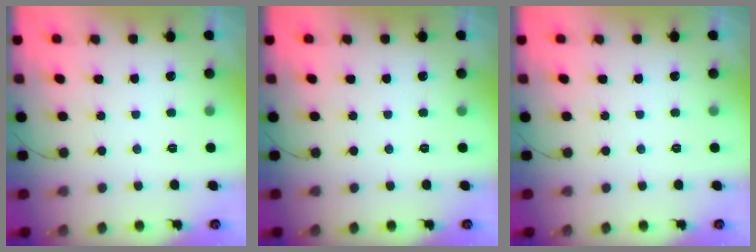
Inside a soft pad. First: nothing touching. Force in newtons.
{"total": 0.0}
{"total": 0.0}